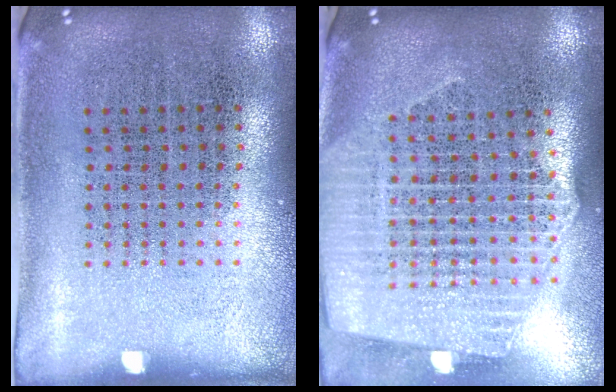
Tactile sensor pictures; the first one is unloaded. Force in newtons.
{"total": 2.5, "press": 2.1, "slide": 1.3}